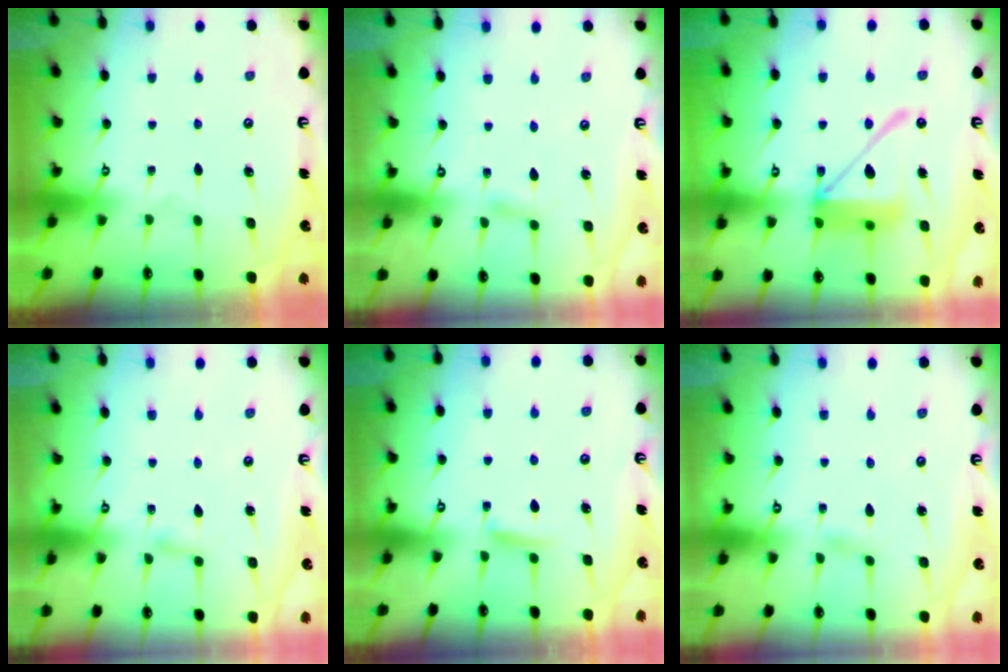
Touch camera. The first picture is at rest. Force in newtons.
{"total": 4.2, "press": 4.2, "slide": 0.5}
{"total": 15.1, "press": 14.9, "slide": 2.2}
{"total": 1.8, "press": 1.8, "slide": 0.2}
{"total": 5.0, "press": 4.9, "slide": 0.8}
{"total": 1.5, "press": 1.5, "slide": 0.2}